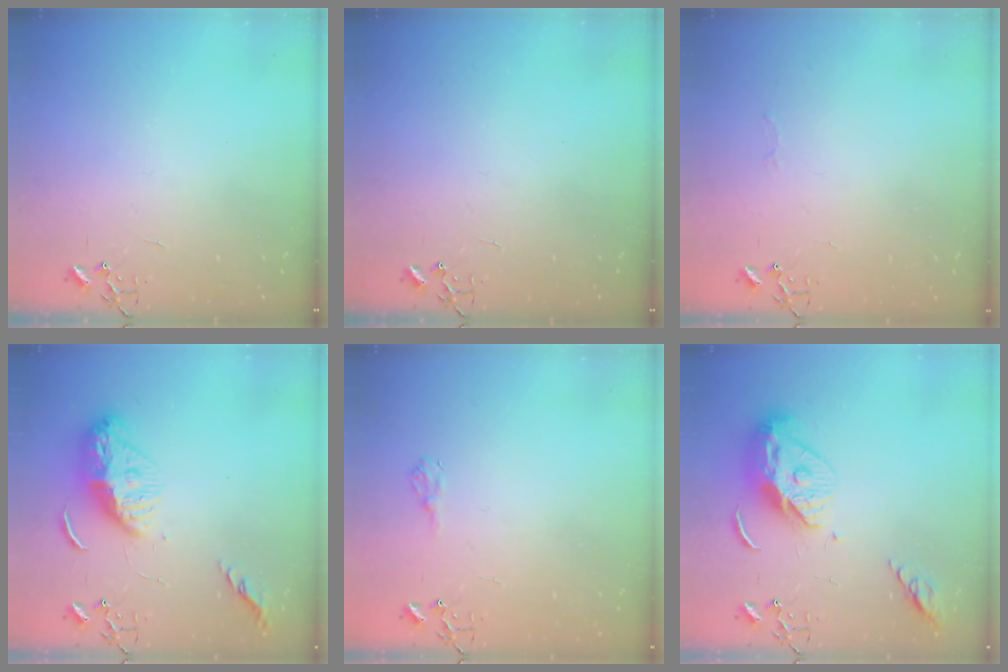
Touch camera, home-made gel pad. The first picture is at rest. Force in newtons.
{"total": 0.0}
{"total": 2.5, "press": 2.5, "slide": 0.4}
{"total": 12.4, "press": 12.3, "slide": 0.8}
{"total": 6.8, "press": 6.8, "slide": 0.9}
{"total": 12.7, "press": 12.7, "slide": 0.9}